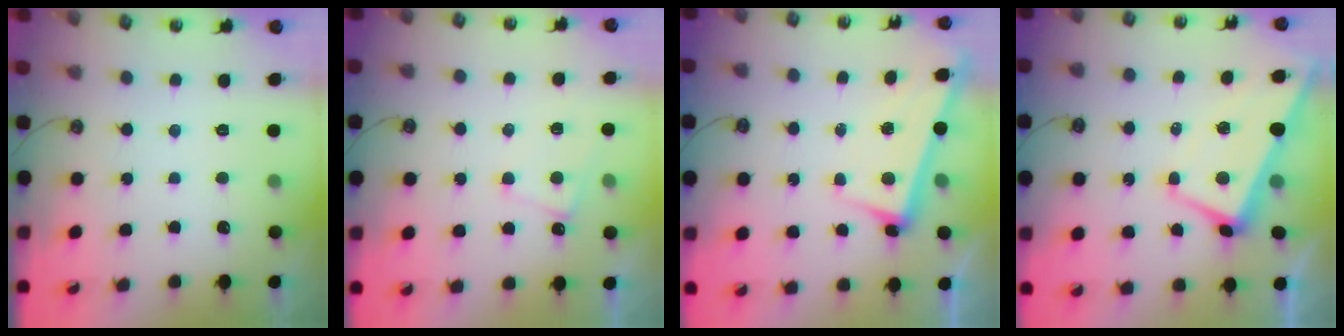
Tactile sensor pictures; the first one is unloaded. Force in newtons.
{"total": 1.5, "press": 1.4, "slide": 0.4}
{"total": 2.6, "press": 2.5, "slide": 0.7}
{"total": 1.0, "press": 0.4, "slide": 1.0}